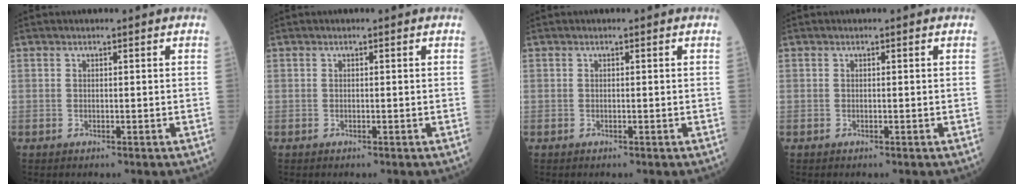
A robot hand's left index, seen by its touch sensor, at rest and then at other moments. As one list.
[{"total": 0.0}, {"total": 0.0}, {"total": 0.0}]